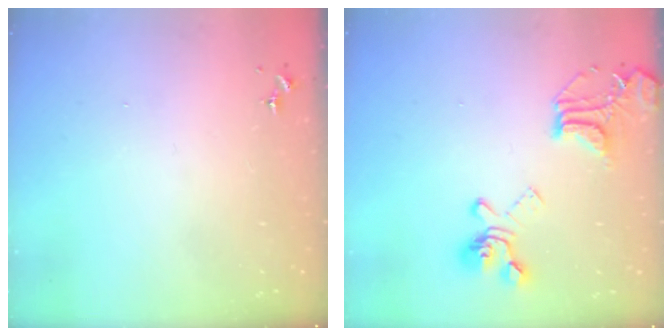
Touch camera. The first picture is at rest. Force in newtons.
{"total": 18.4, "press": 18.3, "slide": 1.9}